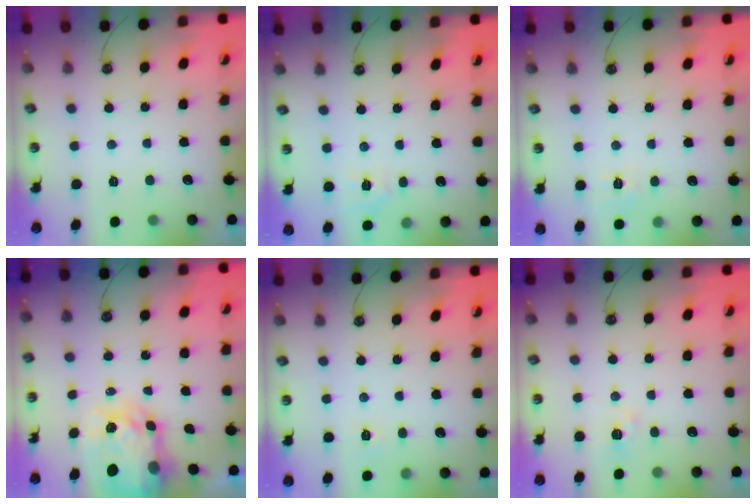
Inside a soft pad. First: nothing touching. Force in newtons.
{"total": 5.0, "press": 5.0, "slide": 0.7}
{"total": 6.5, "press": 6.4, "slide": 0.7}
{"total": 6.4, "press": 6.4, "slide": 0.6}
{"total": 3.6, "press": 3.6, "slide": 0.5}
{"total": 3.9, "press": 3.8, "slide": 0.6}